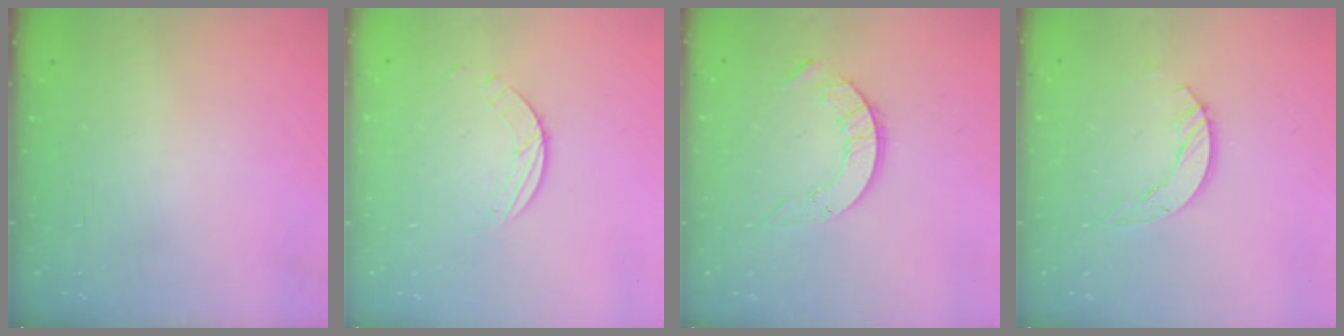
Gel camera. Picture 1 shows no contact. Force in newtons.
{"total": 2.0, "press": 2.0, "slide": 0.2}
{"total": 7.0, "press": 7.0, "slide": 0.4}
{"total": 5.0, "press": 5.0, "slide": 0.2}